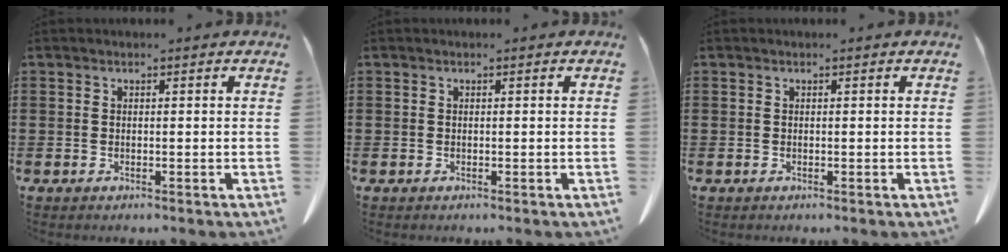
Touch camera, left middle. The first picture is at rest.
{"total": 0.0}
{"total": 0.0}